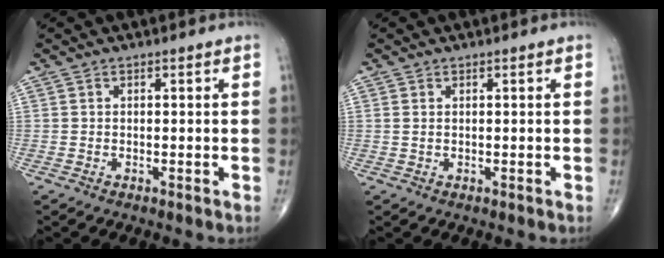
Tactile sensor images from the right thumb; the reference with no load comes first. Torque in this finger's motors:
{"motor_torque": [-0.25, -0.32, -0.19, -0.11, -0.05]}